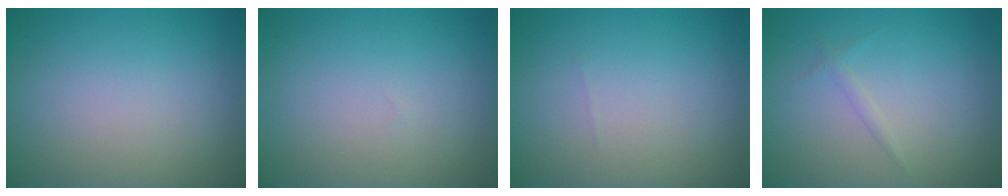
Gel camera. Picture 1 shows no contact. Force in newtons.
{"total": 0.0}
{"total": 0.0}
{"total": 0.8, "press": 0.8, "slide": 0.1}